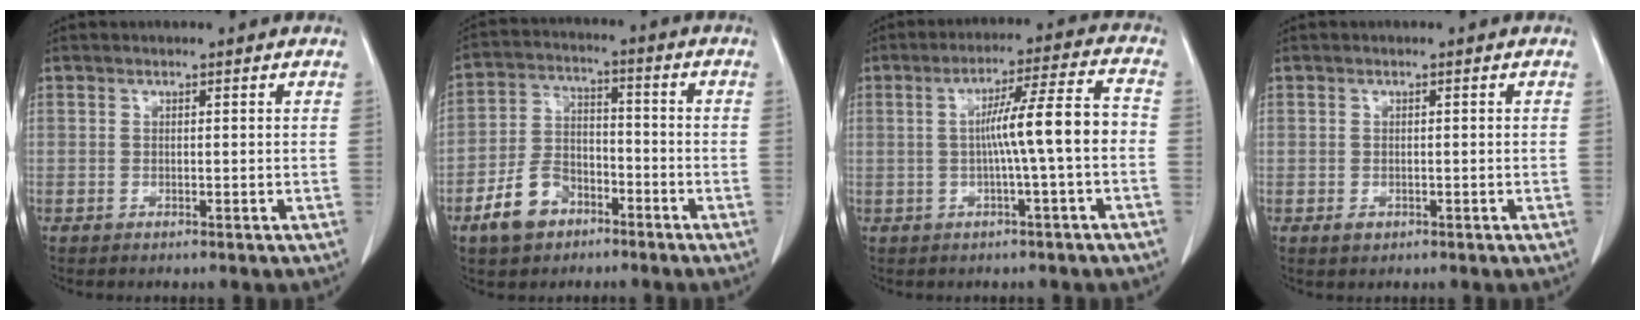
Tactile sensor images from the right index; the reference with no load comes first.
{"total": 8.6, "force": [-5.0, 5.6, 4.1], "torque": [-0.093, 0.015, -0.087]}
{"total": 8.8, "force": [-1.1, -0.7, 8.7], "torque": [-0.140, 0.020, -0.016]}
{"total": 1.1, "force": [-0.5, 0.9, 0.6], "torque": [-0.008, 0.001, -0.002]}